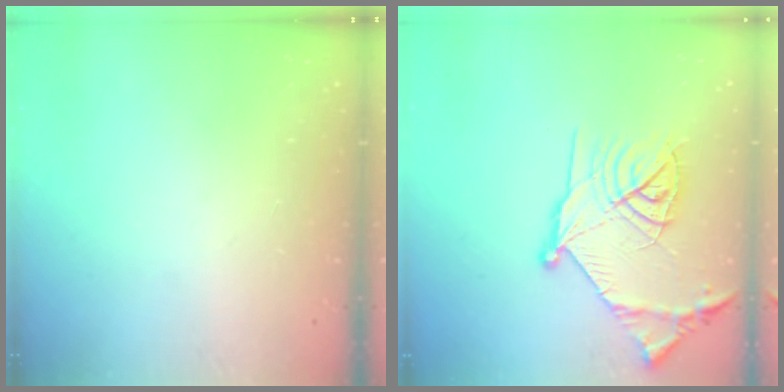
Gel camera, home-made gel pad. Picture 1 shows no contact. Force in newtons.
{"total": 18.5, "press": 18.4, "slide": 1.6}